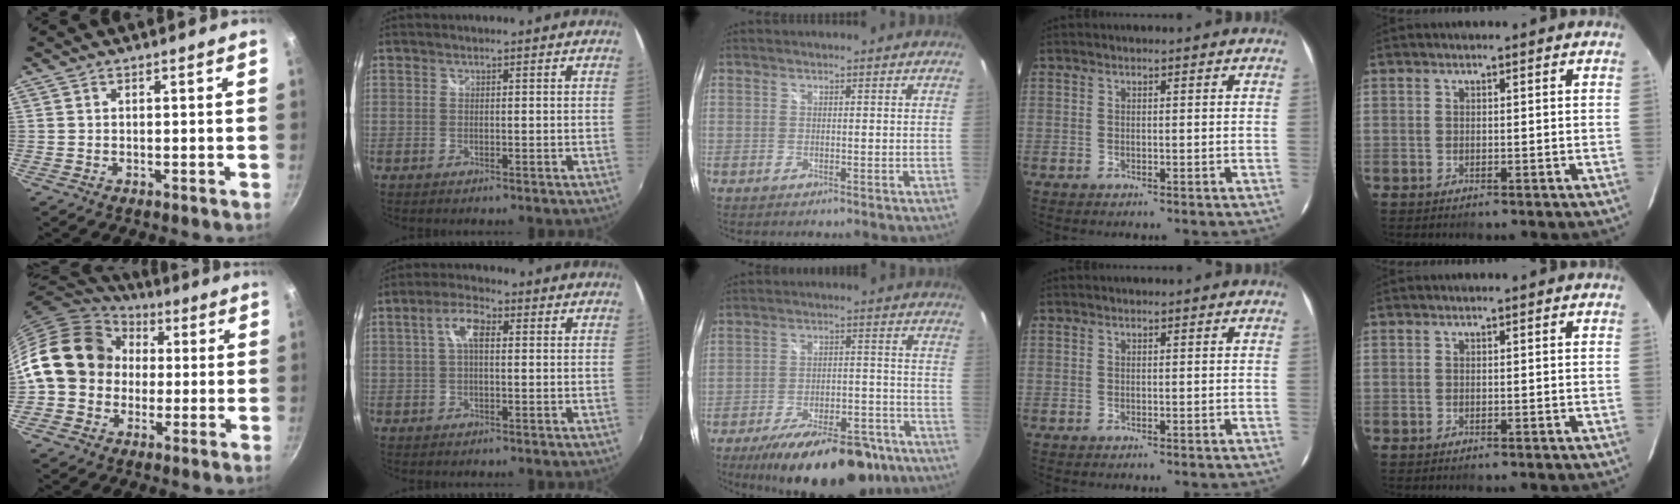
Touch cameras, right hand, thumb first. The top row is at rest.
{"thumb": {"total": 16.7, "force": [1.0, 14.3, 8.6], "torque": [-0.120, 0.041, 0.006]}, "index": {"total": 5.1, "force": [0.9, 2.2, 4.5], "torque": [-0.088, 0.015, 0.014]}, "middle": {"total": 22.0, "force": [-16.5, 7.8, 12.2], "torque": [-0.196, -0.013, -0.225]}}